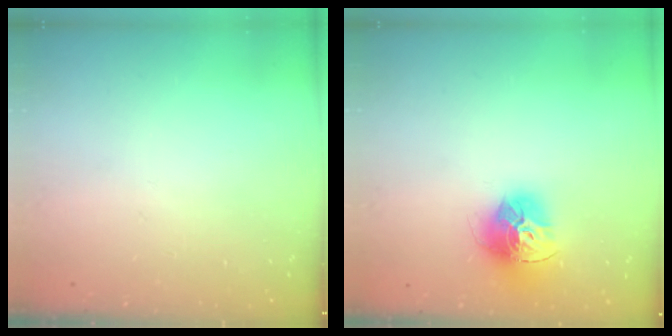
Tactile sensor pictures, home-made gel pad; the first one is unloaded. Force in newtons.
{"total": 15.7, "press": 15.6, "slide": 1.7}